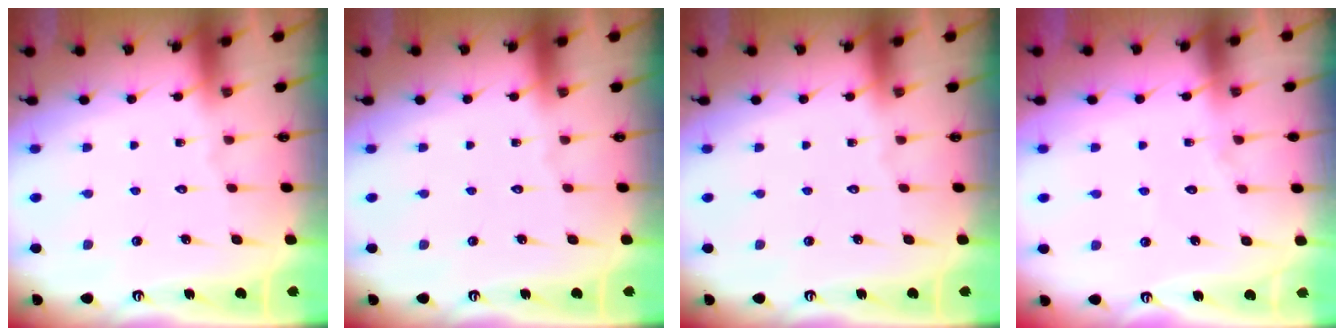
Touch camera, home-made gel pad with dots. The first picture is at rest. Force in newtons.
{"total": 0.0}
{"total": 0.0}
{"total": 4.7, "press": 4.7, "slide": 0.6}